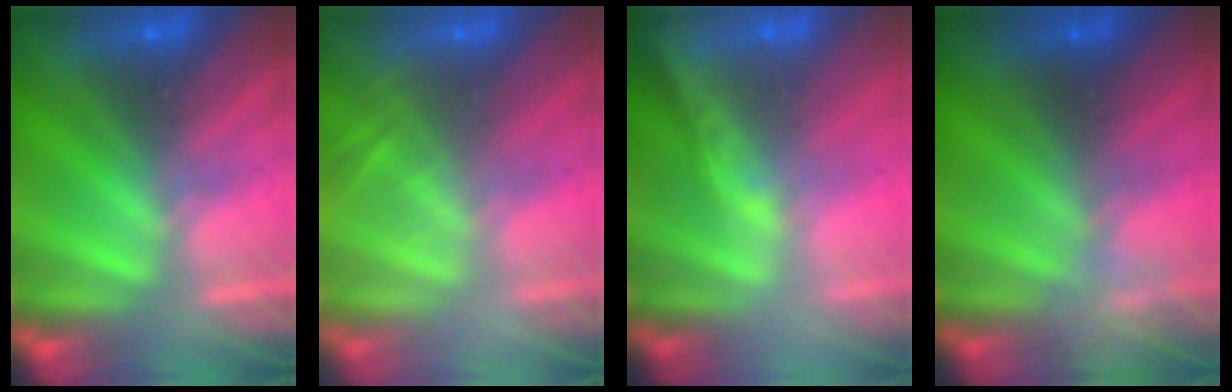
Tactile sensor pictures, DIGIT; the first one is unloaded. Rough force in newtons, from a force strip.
{"total": 2.0}
{"total": 1.8}
{"total": 2.3}